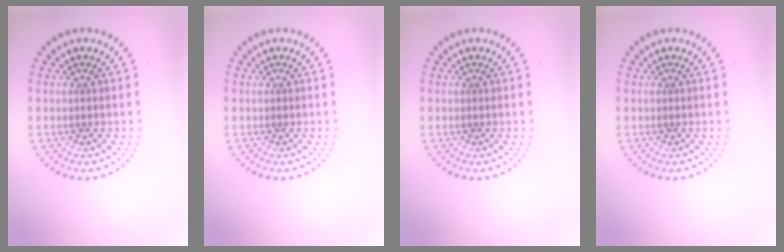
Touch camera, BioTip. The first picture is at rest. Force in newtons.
{"total": 0.0}
{"total": 0.0}
{"total": 0.0}